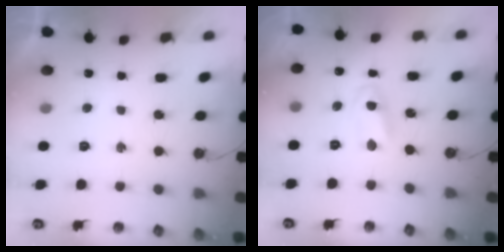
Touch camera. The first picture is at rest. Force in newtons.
{"total": 2.7, "press": 2.7, "slide": 0.2}